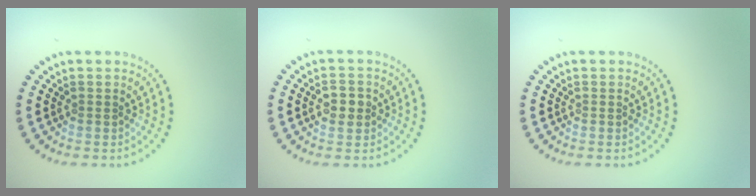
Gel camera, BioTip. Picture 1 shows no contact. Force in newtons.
{"total": 2.0, "press": 2.0, "slide": 0.1}
{"total": 0.0}